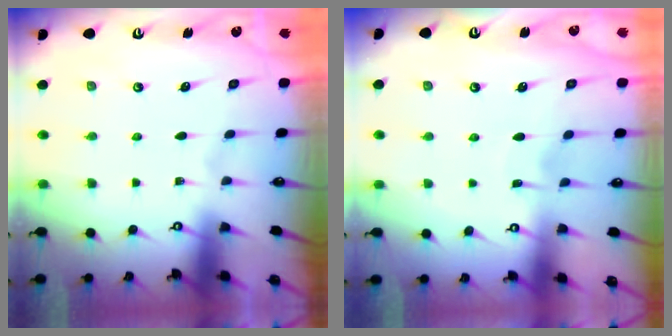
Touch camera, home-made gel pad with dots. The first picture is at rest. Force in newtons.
{"total": 3.6, "press": 3.6, "slide": 0.3}